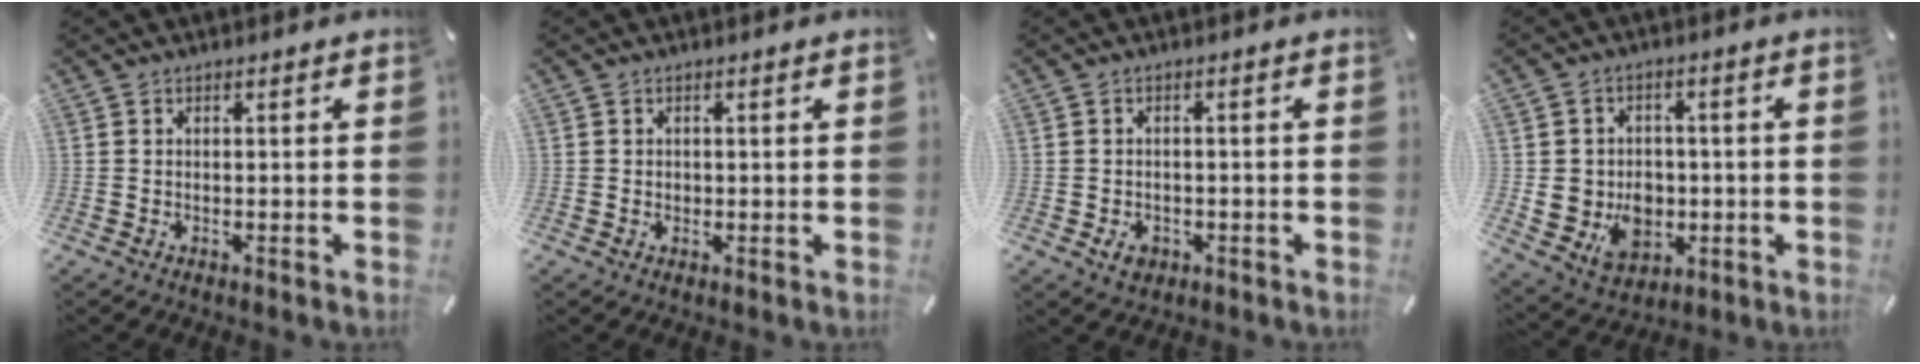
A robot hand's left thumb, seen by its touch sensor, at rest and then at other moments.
{"total": 0.8, "force": [0.1, 0.8, 0.3], "torque": [-0.006, 0.006, 0.000]}
{"total": 3.3, "force": [-1.4, 2.6, 1.5], "torque": [-0.030, 0.006, -0.028]}
{"total": 10.6, "force": [-1.0, 9.6, 4.5], "torque": [-0.092, 0.002, -0.014]}